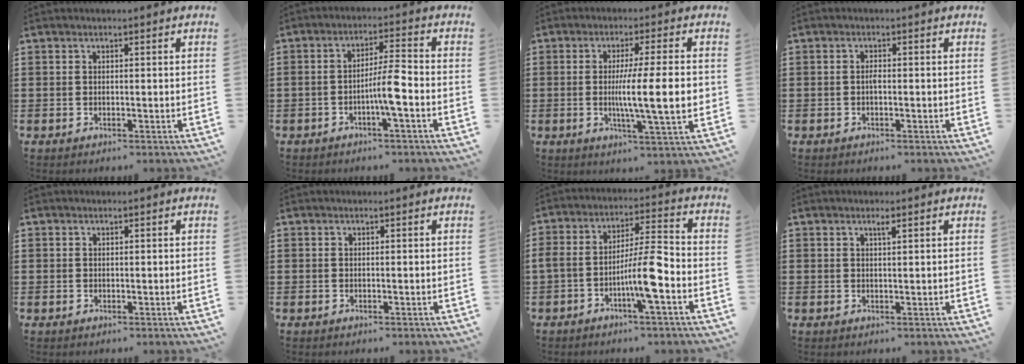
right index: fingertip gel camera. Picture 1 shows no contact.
{"total": 5.5, "force": [-2.1, 0.3, 5.1], "torque": [-0.096, 0.001, -0.043]}
{"total": 10.8, "force": [-0.6, 1.2, 10.7], "torque": [-0.174, -0.012, -0.016]}
{"total": 1.0, "force": [-0.3, 0.3, 1.0], "torque": [-0.021, -0.002, -0.005]}
{"total": 0.6, "force": [0.2, 0.6, 0.0], "torque": [-0.002, 0.004, 0.003]}
{"total": 0.0}
{"total": 8.8, "force": [-3.6, 1.6, 7.8], "torque": [-0.144, 0.006, -0.069]}
{"total": 1.0, "force": [0.6, 0.0, 0.8], "torque": [-0.017, -0.001, 0.011]}